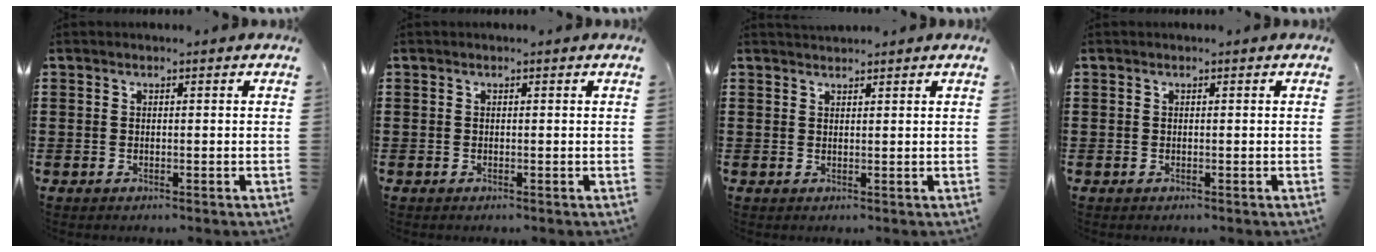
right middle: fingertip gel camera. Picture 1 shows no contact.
{"total": 0.0}
{"total": 1.3, "force": [1.3, 0.1, -0.1], "torque": [-0.001, 0.000, 0.025]}
{"total": 0.0}